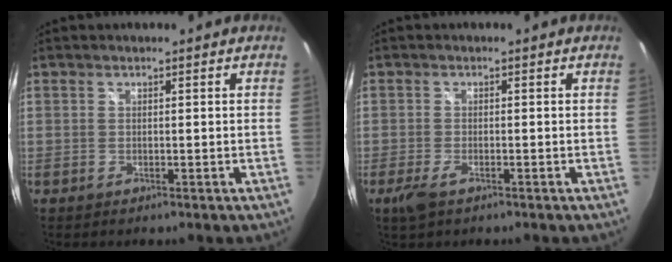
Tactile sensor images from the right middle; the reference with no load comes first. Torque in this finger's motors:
{"motor_torque": [0.35, -0.40, 0.18, 0.05]}